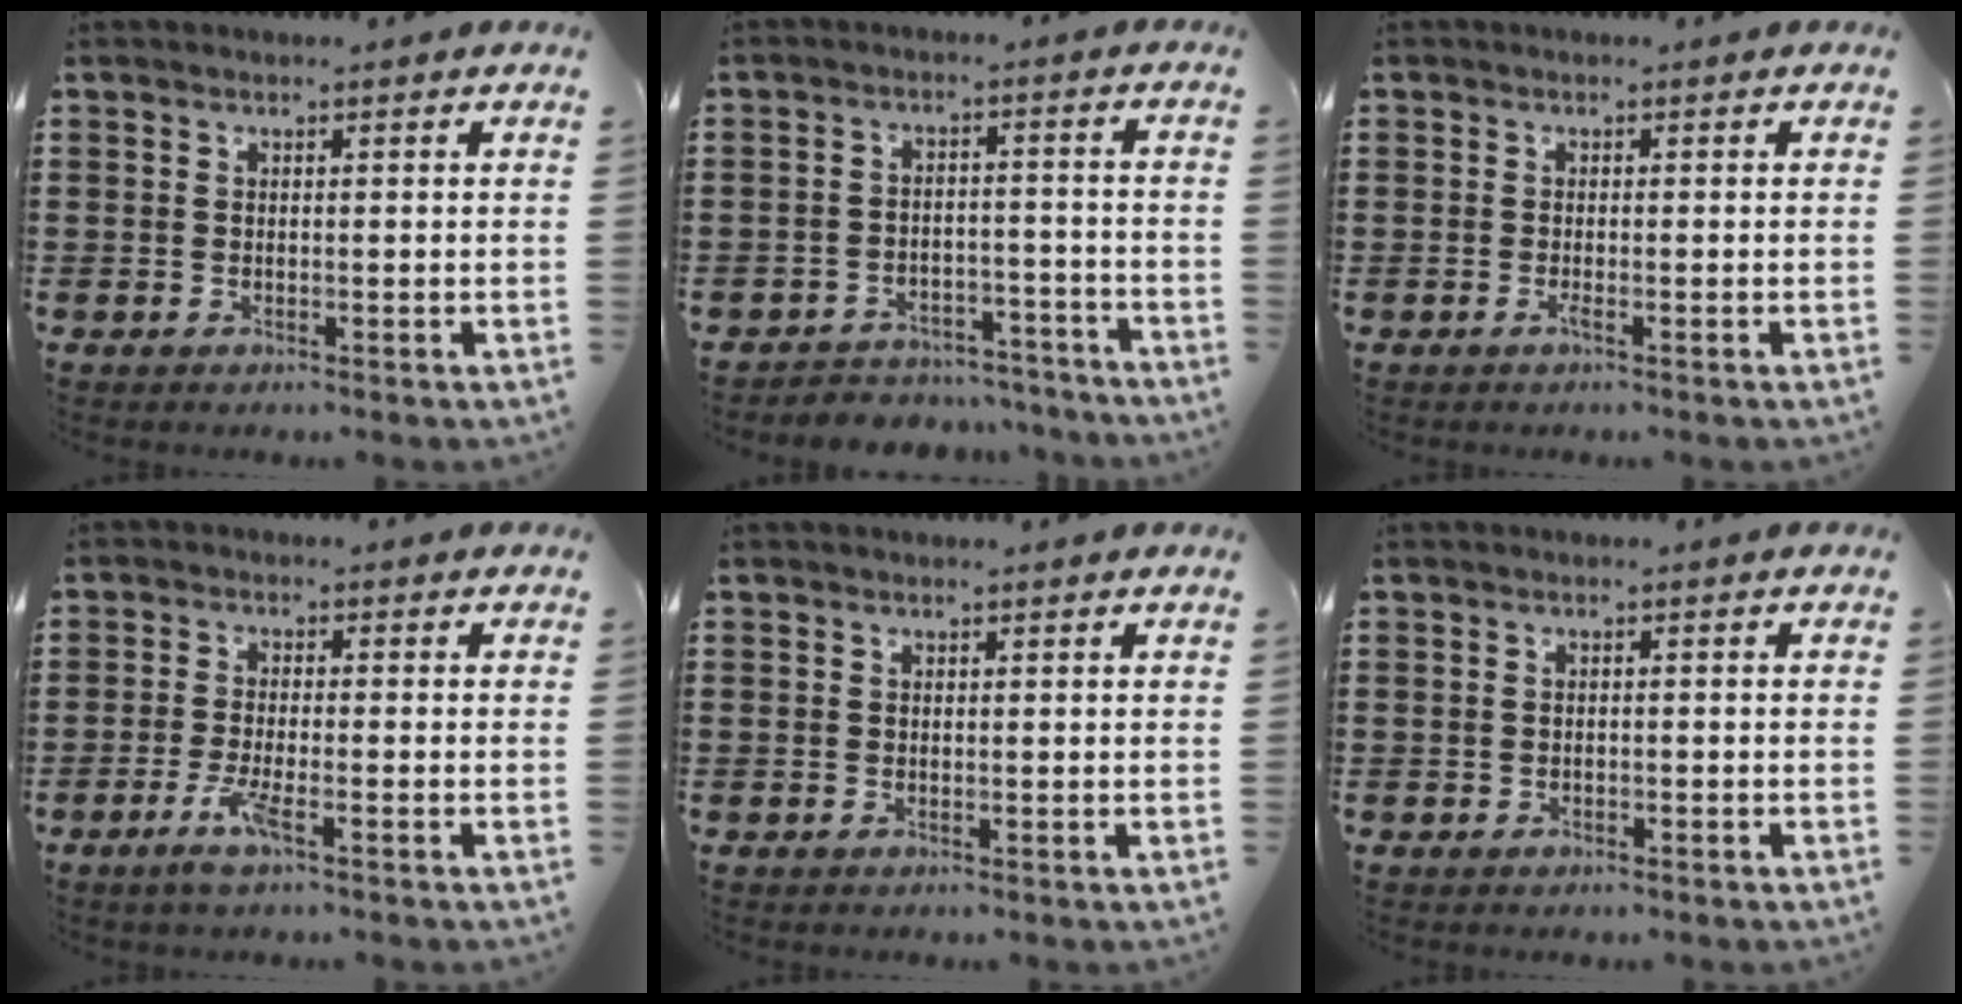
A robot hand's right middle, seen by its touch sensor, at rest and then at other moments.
{"total": 4.4, "force": [-4.3, 0.7, 0.0], "torque": [-0.006, 0.005, -0.091]}
{"total": 0.8, "force": [-0.4, 0.0, 0.6], "torque": [-0.013, -0.003, -0.008]}
{"total": 4.4, "force": [-2.1, 0.7, 3.8], "torque": [-0.081, -0.008, -0.042]}
{"total": 0.0}
{"total": 0.6, "force": [-0.5, 0.4, 0.2], "torque": [-0.008, -0.002, -0.009]}